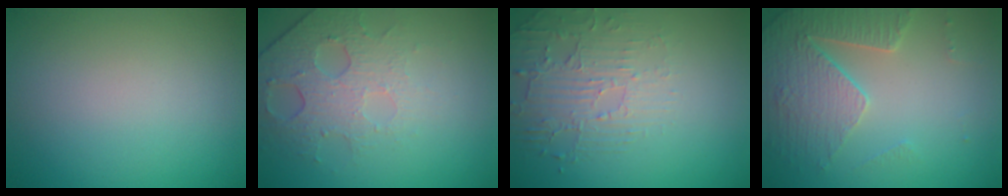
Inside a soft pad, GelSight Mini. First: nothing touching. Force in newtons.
{"total": 4.9, "press": 3.1, "slide": 3.7}
{"total": 2.2, "press": 1.7, "slide": 1.5}
{"total": 3.7, "press": 3.6, "slide": 0.8}